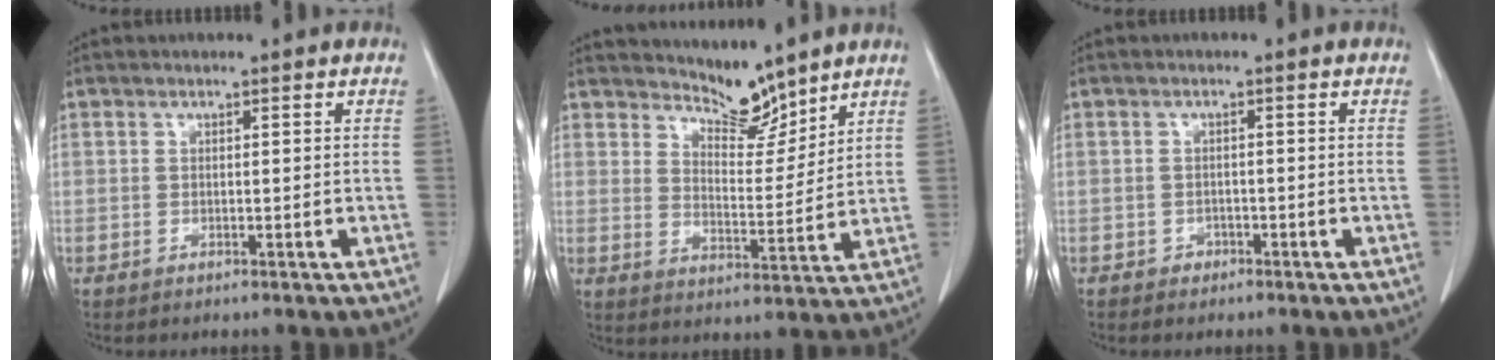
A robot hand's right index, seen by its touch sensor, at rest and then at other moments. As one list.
[{"total": 6.3, "force": [6.0, 1.2, 1.4], "torque": [-0.022, -0.012, 0.110]}, {"total": 1.2, "force": [-0.9, 0.8, 0.0], "torque": [0.002, 0.006, -0.013]}]